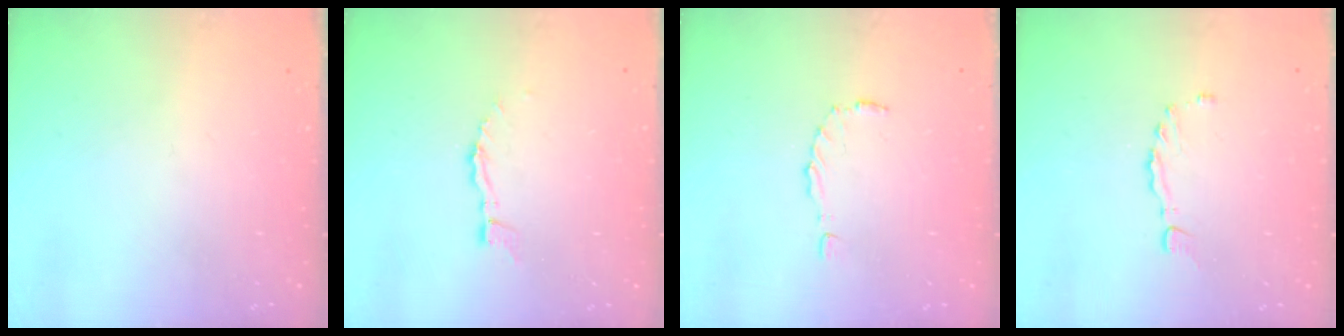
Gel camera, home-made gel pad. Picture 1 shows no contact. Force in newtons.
{"total": 4.0, "press": 4.0, "slide": 0.2}
{"total": 2.8, "press": 2.8, "slide": 0.4}
{"total": 1.3, "press": 1.3, "slide": 0.3}